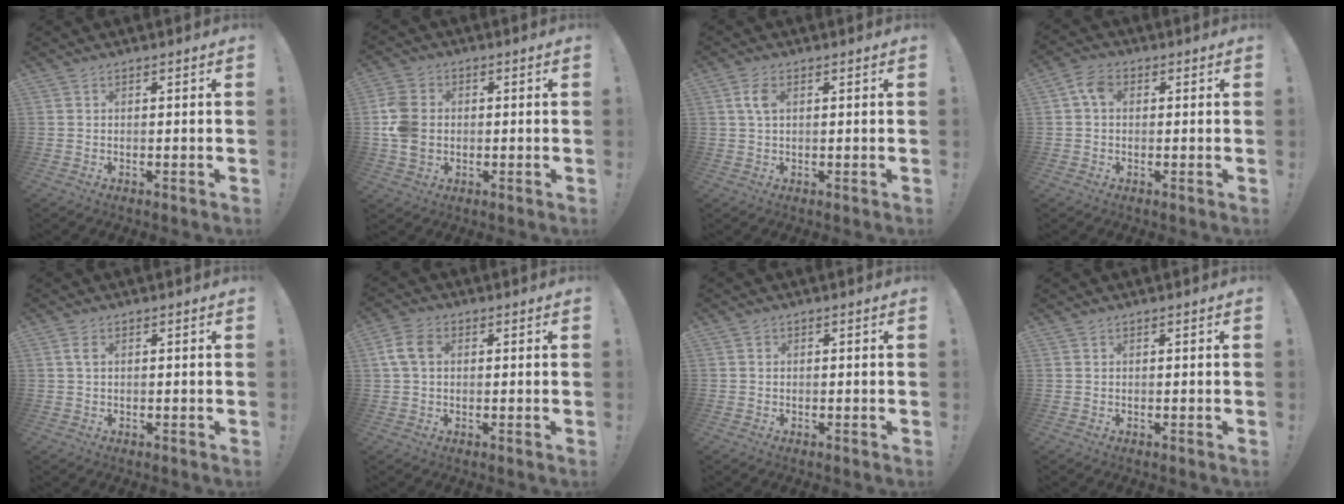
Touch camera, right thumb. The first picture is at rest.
{"total": 11.7, "force": [-0.1, 9.1, 7.5], "torque": [-0.163, 0.006, -0.001]}
{"total": 3.9, "force": [1.2, 2.0, 3.2], "torque": [-0.052, 0.001, 0.018]}
{"total": 5.1, "force": [0.8, 3.4, 3.7], "torque": [-0.063, 0.010, 0.018]}
{"total": 2.2, "force": [0.6, 1.3, 1.6], "torque": [-0.029, 0.004, 0.009]}
{"total": 7.0, "force": [1.1, 4.7, 5.1], "torque": [-0.108, 0.012, 0.025]}
{"total": 1.1, "force": [-0.2, 1.1, 0.0], "torque": [-0.002, 0.004, -0.003]}
{"total": 0.0}